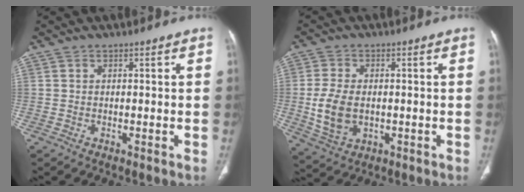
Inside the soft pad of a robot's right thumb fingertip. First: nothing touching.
{"total": 8.8, "force": [-0.7, 5.8, 6.6], "torque": [-0.129, -0.003, -0.005]}